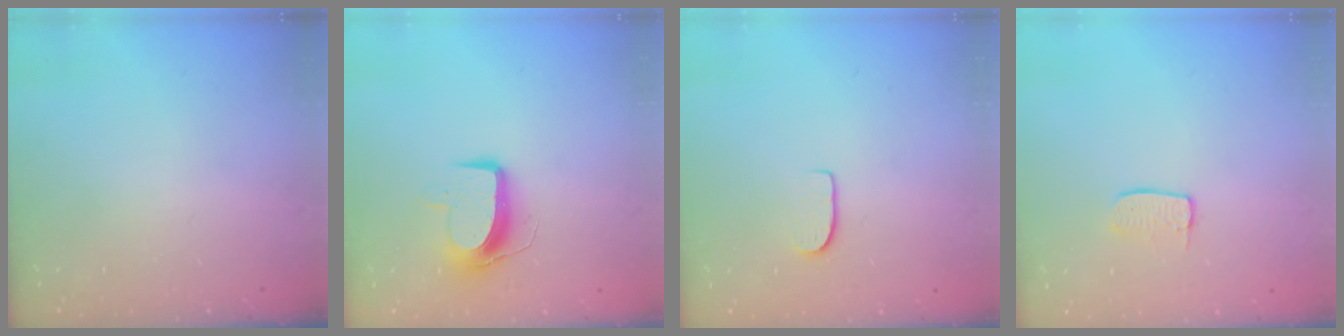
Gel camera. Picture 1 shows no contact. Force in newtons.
{"total": 10.0, "press": 10.0, "slide": 0.5}
{"total": 5.5, "press": 5.5, "slide": 0.5}
{"total": 4.8, "press": 4.8, "slide": 0.3}